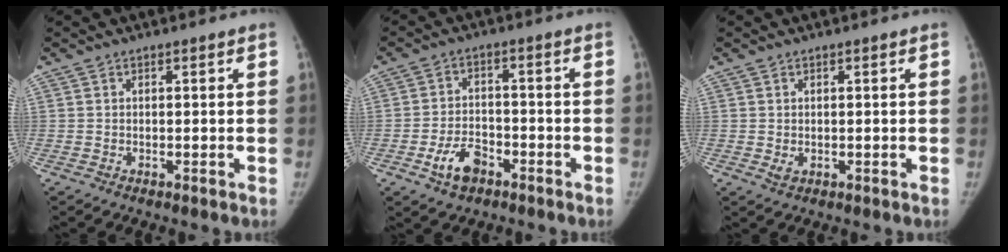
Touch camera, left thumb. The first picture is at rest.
{"total": 6.7, "force": [-3.6, 4.1, 3.9], "torque": [-0.062, 0.024, -0.060]}
{"total": 1.6, "force": [0.0, 1.0, 1.2], "torque": [-0.019, -0.004, 0.006]}